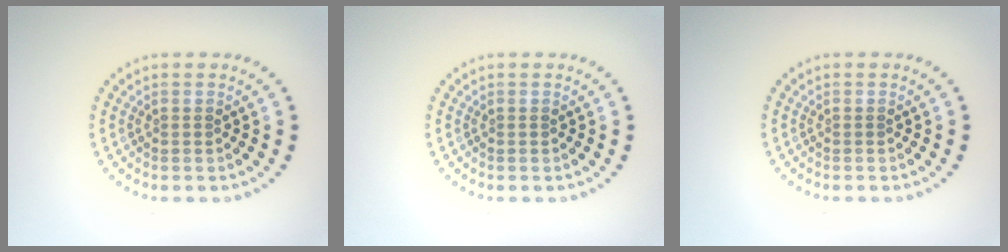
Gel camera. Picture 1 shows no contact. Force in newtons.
{"total": 0.0}
{"total": 0.0}